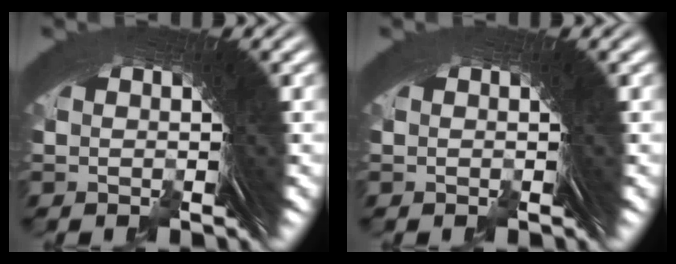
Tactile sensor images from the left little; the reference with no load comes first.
{"total": 0.0}